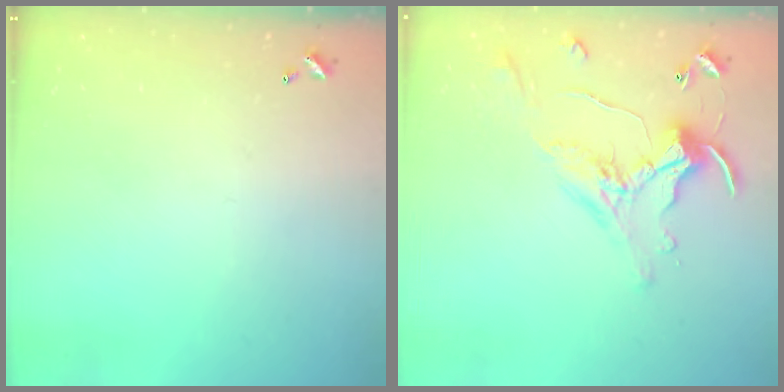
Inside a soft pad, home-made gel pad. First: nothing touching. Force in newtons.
{"total": 0.0}